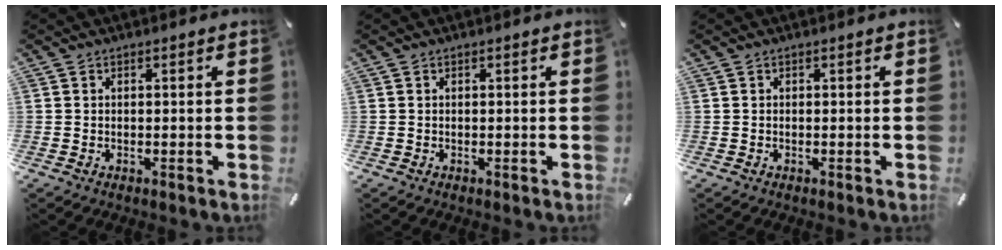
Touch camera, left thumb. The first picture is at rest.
{"total": 0.0}
{"total": 0.0}